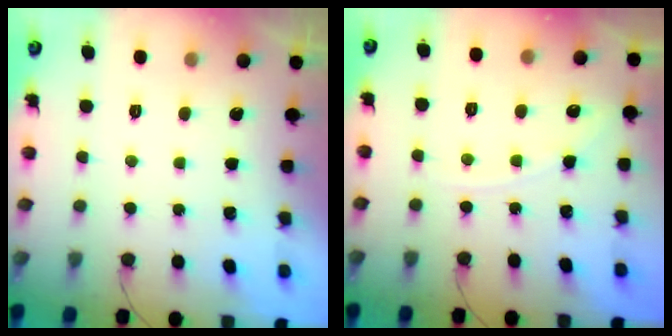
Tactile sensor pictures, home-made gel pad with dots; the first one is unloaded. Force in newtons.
{"total": 6.0, "press": 6.0, "slide": 0.9}